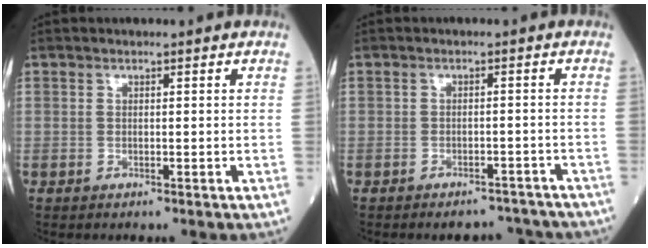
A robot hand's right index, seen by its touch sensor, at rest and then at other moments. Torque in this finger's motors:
{"motor_torque": [1.04, -1.10, 0.14, 0.02]}